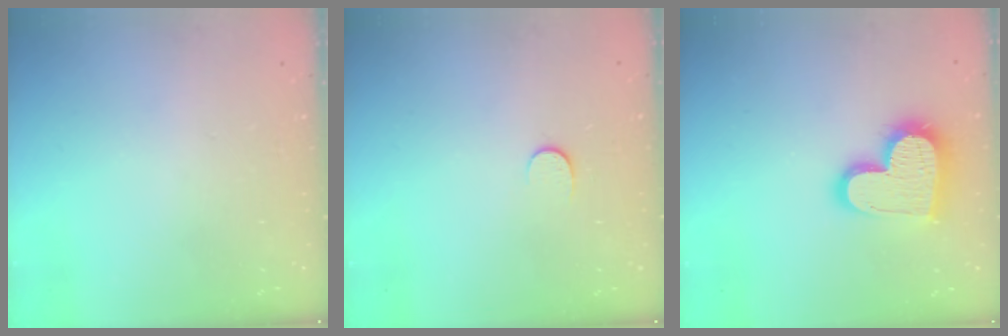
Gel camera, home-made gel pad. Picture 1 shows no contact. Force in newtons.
{"total": 4.4, "press": 4.3, "slide": 0.7}
{"total": 18.2, "press": 18.1, "slide": 1.3}